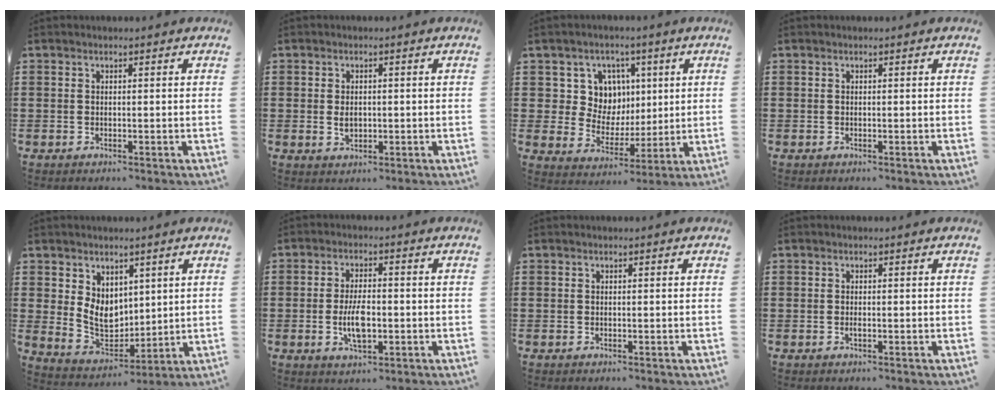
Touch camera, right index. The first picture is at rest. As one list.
[{"total": 2.0, "force": [-0.1, 1.3, 1.5], "torque": [-0.030, 0.005, -0.003]}, {"total": 8.3, "force": [2.3, 7.6, 2.4], "torque": [-0.072, -0.001, 0.044]}, {"total": 0.0}, {"total": 7.2, "force": [2.3, 5.6, 3.8], "torque": [-0.080, 0.000, 0.044]}, {"total": 5.9, "force": [-1.0, 2.5, 5.2], "torque": [-0.097, -0.003, -0.021]}, {"total": 0.0}, {"total": 0.6, "force": [-0.2, 0.2, 0.5], "torque": [-0.012, -0.003, -0.003]}]